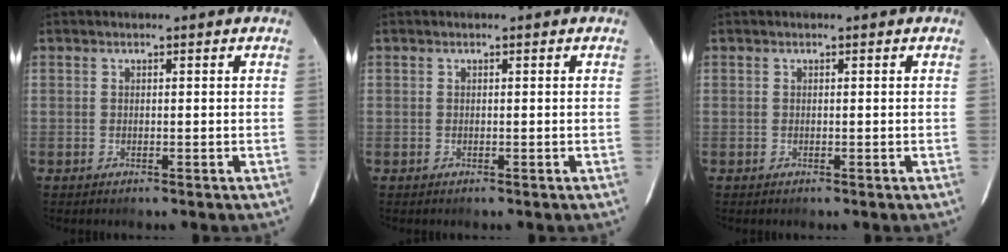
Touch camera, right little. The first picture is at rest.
{"total": 0.0}
{"total": 0.0}